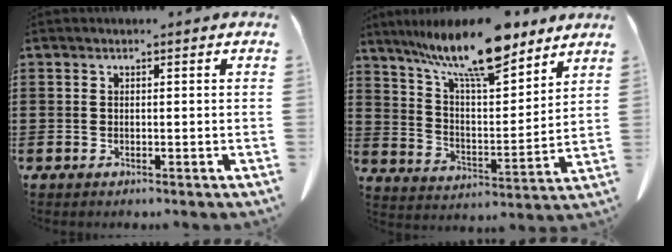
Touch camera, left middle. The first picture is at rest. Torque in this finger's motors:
{"motor_torque": [2.14, 0.00, 1.00, 0.21]}